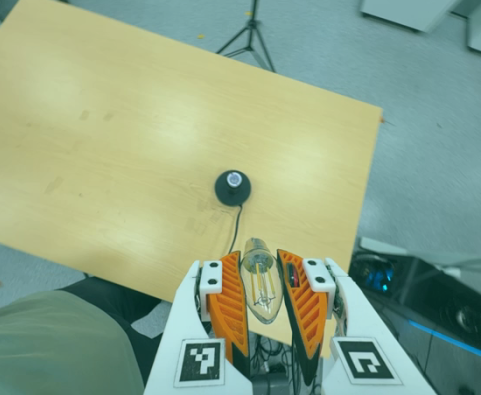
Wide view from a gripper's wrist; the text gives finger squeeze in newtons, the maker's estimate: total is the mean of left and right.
{"total": 20.0, "left": 21.9, "right": 18.1}